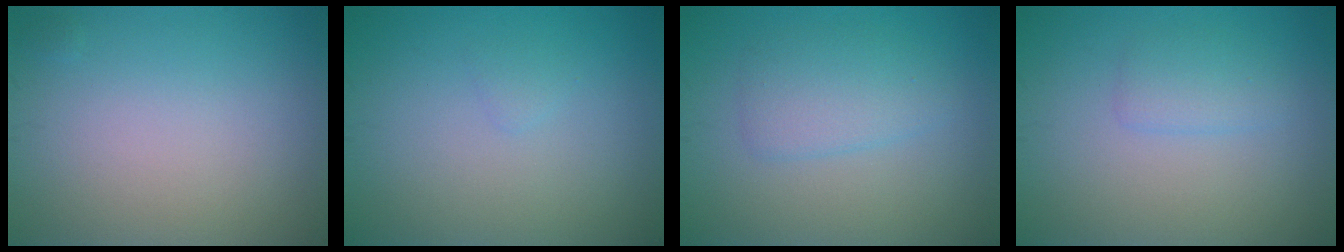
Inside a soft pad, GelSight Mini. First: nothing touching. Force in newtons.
{"total": 0.5, "press": 0.5, "slide": 0.1}
{"total": 2.8, "press": 2.8, "slide": 0.1}
{"total": 1.7, "press": 1.7, "slide": 0.2}